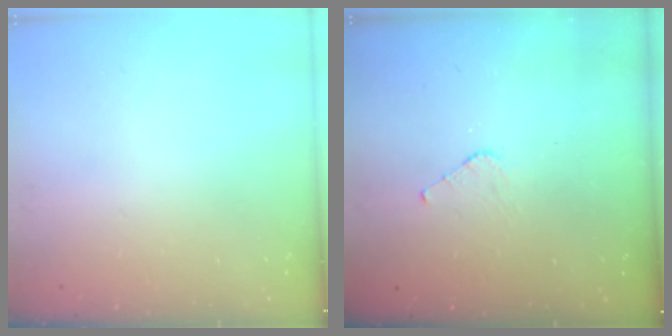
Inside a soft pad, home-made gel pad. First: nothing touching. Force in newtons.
{"total": 3.5, "press": 3.5, "slide": 0.3}